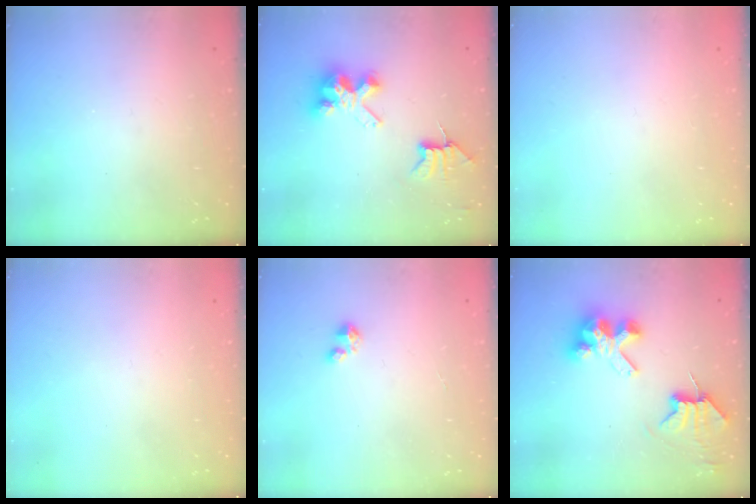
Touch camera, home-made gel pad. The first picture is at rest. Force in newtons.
{"total": 7.7, "press": 7.6, "slide": 0.4}
{"total": 0.0}
{"total": 0.0}
{"total": 3.0, "press": 3.0, "slide": 0.3}
{"total": 8.4, "press": 8.3, "slide": 0.9}